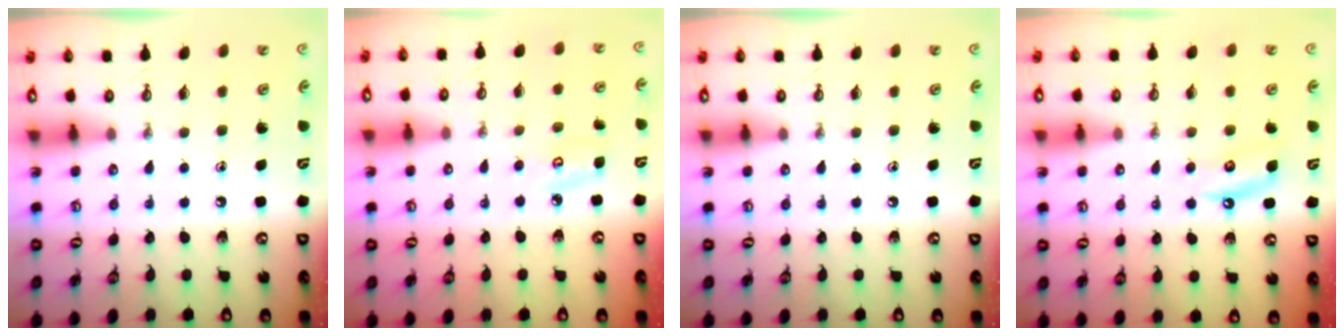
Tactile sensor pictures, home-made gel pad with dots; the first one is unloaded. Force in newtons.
{"total": 5.6, "press": 5.6, "slide": 0.5}
{"total": 0.0}
{"total": 5.0, "press": 5.0, "slide": 0.4}